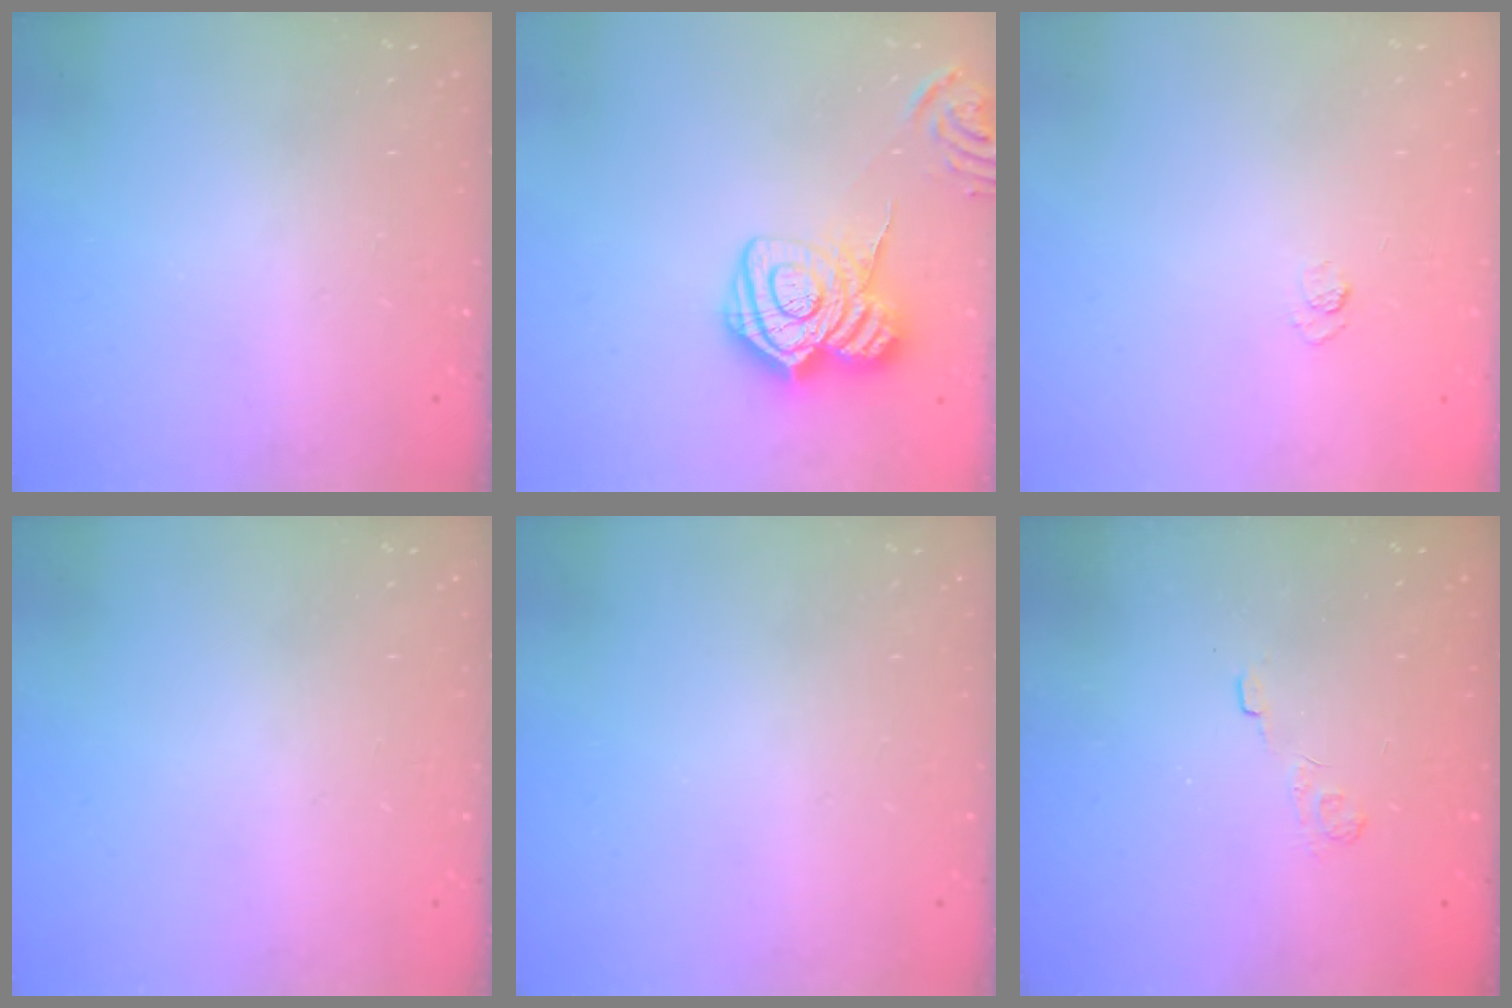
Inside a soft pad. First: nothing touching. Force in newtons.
{"total": 16.9, "press": 16.8, "slide": 1.1}
{"total": 4.2, "press": 4.0, "slide": 1.3}
{"total": 0.0}
{"total": 0.0}
{"total": 2.6, "press": 2.2, "slide": 1.4}